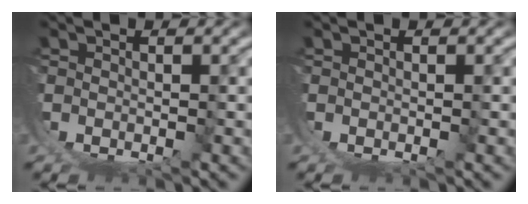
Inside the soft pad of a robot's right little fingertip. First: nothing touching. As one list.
[{"total": 0.0}]